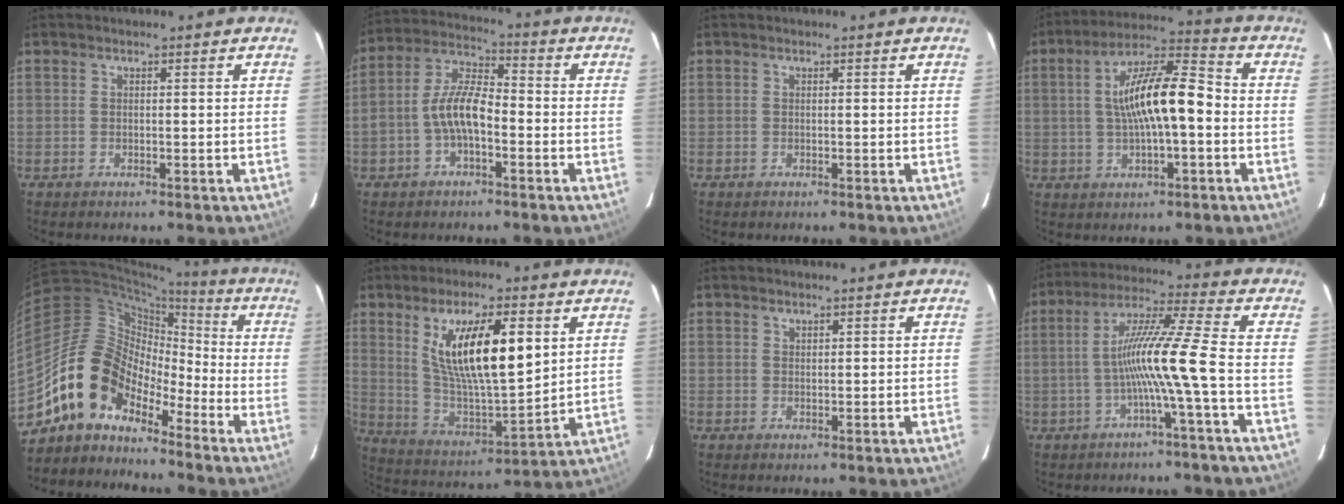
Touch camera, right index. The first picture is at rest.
{"total": 8.7, "force": [-2.5, 3.8, 7.3], "torque": [-0.156, 0.020, -0.048]}
{"total": 0.0}
{"total": 13.0, "force": [-0.5, 3.6, 12.5], "torque": [-0.222, 0.023, -0.008]}
{"total": 12.0, "force": [-8.9, 7.0, 3.9], "torque": [-0.070, 0.038, -0.178]}
{"total": 17.3, "force": [6.1, 5.2, 15.4], "torque": [-0.267, -0.007, 0.120]}
{"total": 0.7, "force": [0.6, 0.2, 0.1], "torque": [-0.001, 0.001, 0.013]}
{"total": 10.7, "force": [-2.9, -2.0, 10.1], "torque": [-0.191, 0.008, -0.053]}